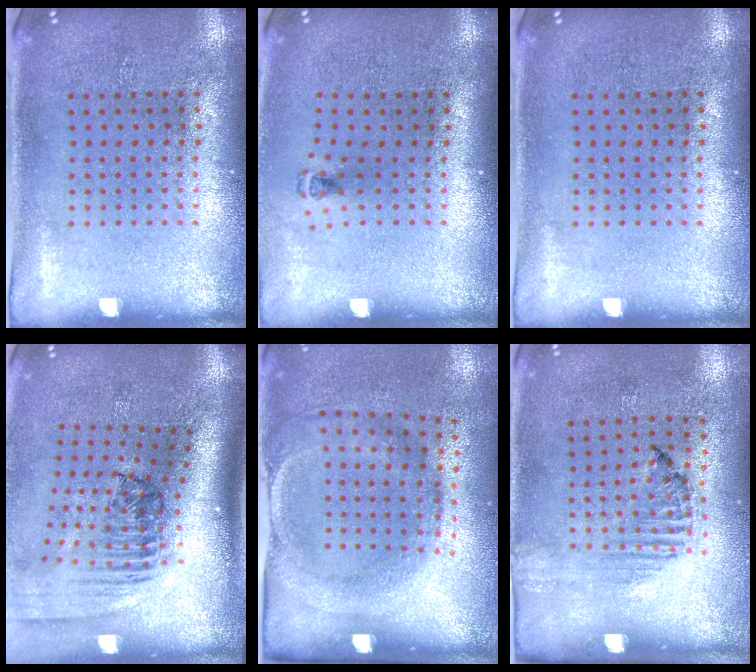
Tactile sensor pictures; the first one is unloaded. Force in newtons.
{"total": 0.5, "press": 0.4, "slide": 0.3}
{"total": 0.0}
{"total": 2.6, "press": 1.8, "slide": 1.9}
{"total": 1.9, "press": 1.2, "slide": 1.5}
{"total": 1.3, "press": 1.1, "slide": 0.6}